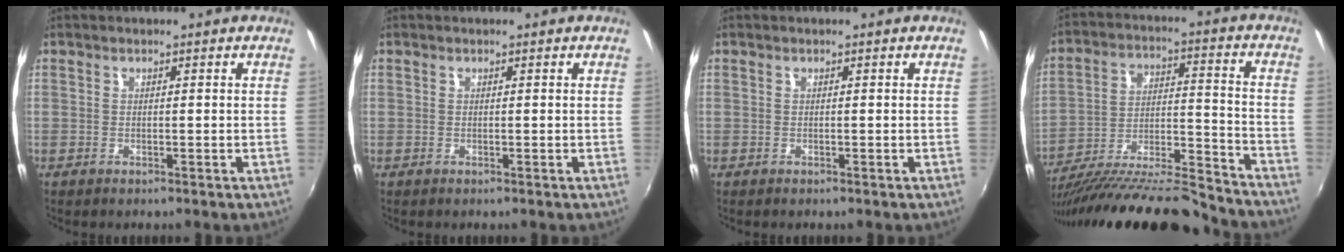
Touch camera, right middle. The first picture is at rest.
{"total": 0.0}
{"total": 0.0}
{"total": 23.6, "force": [-21.2, 2.8, 10.0], "torque": [-0.173, -0.037, -0.321]}